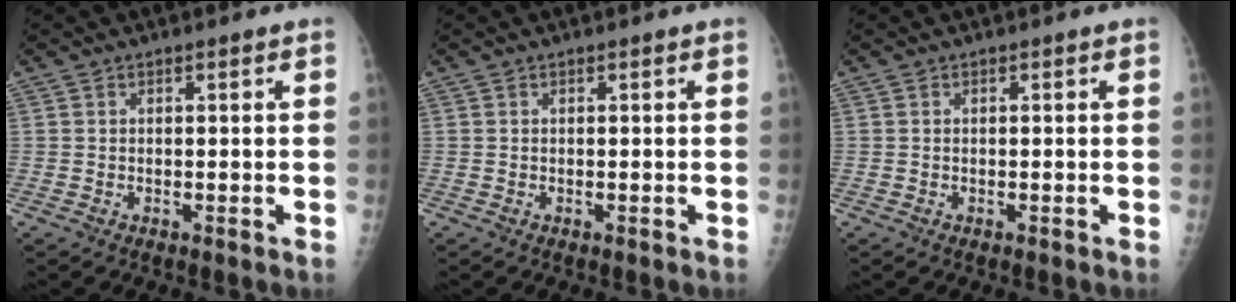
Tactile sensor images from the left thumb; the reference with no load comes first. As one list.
[{"total": 0.0}, {"total": 0.0}]